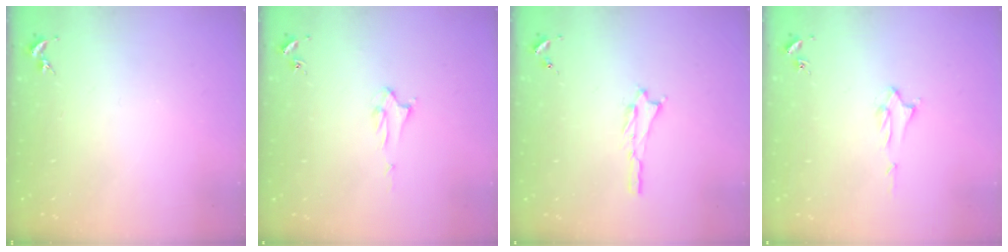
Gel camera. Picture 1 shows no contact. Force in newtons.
{"total": 1.9, "press": 1.9, "slide": 0.1}
{"total": 0.7, "press": 0.7, "slide": 0.1}
{"total": 1.4, "press": 1.4, "slide": 0.2}